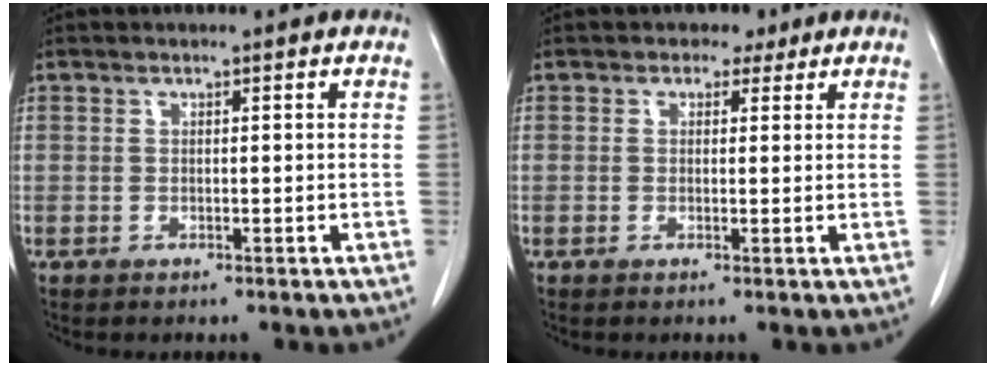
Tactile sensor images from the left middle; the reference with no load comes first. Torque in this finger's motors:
{"motor_torque": [-0.04, 0.00, -0.06, -0.01]}